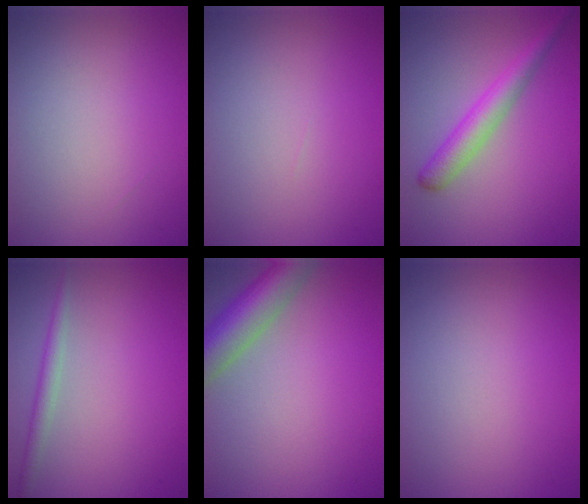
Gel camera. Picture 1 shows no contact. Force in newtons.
{"total": 0.0}
{"total": 2.8, "press": 2.8, "slide": 0.2}
{"total": 1.7, "press": 1.7, "slide": 0.1}
{"total": 6.2, "press": 6.2, "slide": 0.4}
{"total": 0.0}